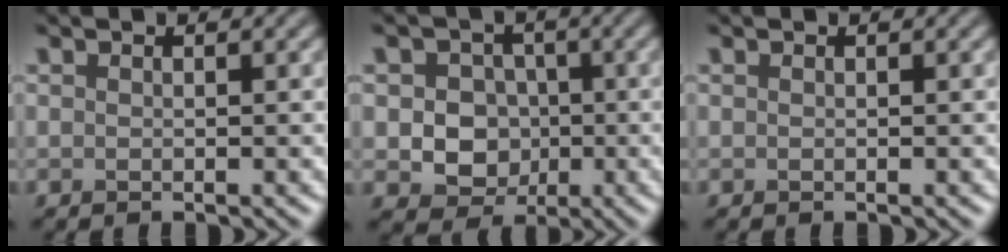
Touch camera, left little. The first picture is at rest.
{"total": 4.7, "force": [-0.4, 4.1, 2.3], "torque": [-0.018, 0.000, -0.019]}
{"total": 0.0}